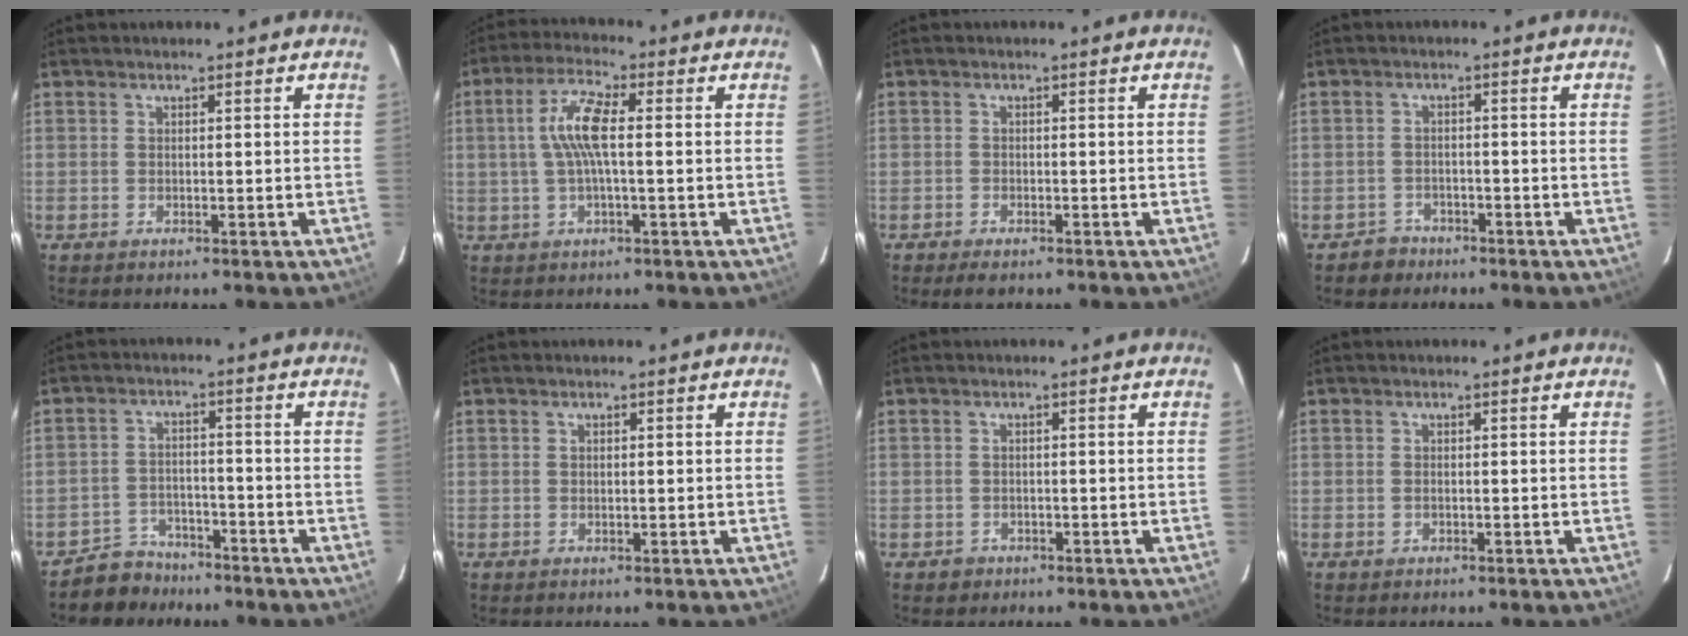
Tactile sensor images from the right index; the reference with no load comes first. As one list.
[{"total": 7.7, "force": [0.5, 1.6, 7.6], "torque": [-0.150, 0.010, 0.011]}, {"total": 2.6, "force": [-2.1, 0.9, 1.3], "torque": [-0.033, -0.008, -0.038]}, {"total": 3.4, "force": [-2.4, 2.4, -0.3], "torque": [-0.002, 0.013, -0.038]}, {"total": 6.1, "force": [-5.1, 3.5, 0.0], "torque": [-0.019, 0.017, -0.083]}, {"total": 0.5, "force": [0.2, 0.3, 0.4], "torque": [-0.007, 0.002, 0.004]}, {"total": 1.9, "force": [-0.9, 1.7, 0.2], "torque": [-0.005, 0.002, -0.009]}, {"total": 0.6, "force": [-0.1, 0.5, 0.4], "torque": [-0.008, 0.000, -0.002]}]